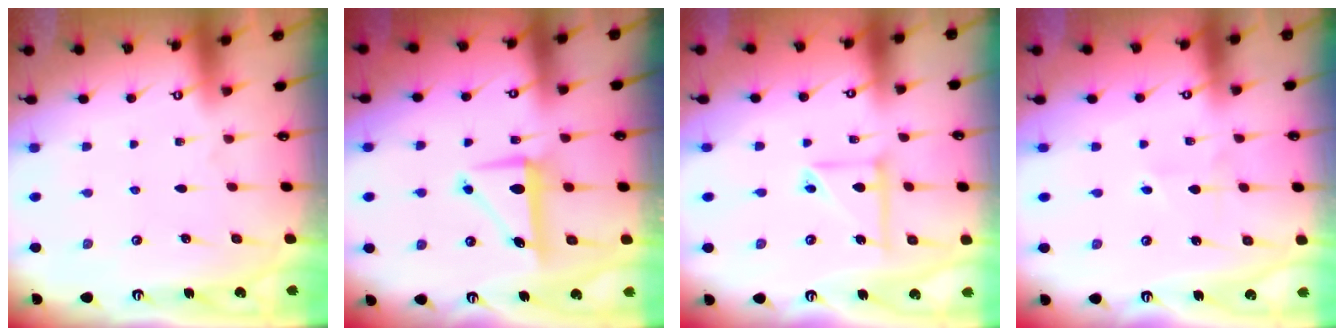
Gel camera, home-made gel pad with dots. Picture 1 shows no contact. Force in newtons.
{"total": 7.9, "press": 7.9, "slide": 1.0}
{"total": 7.8, "press": 7.8, "slide": 0.5}
{"total": 1.7, "press": 1.7, "slide": 0.2}